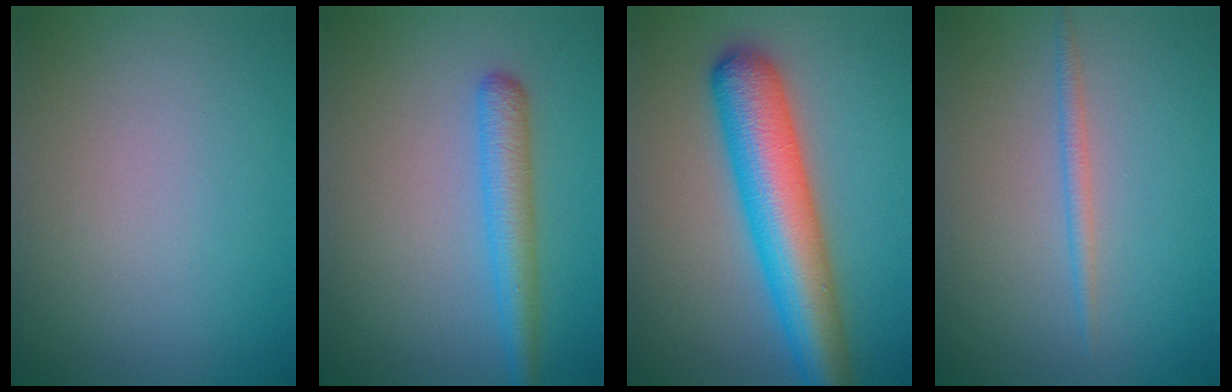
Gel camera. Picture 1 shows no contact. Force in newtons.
{"total": 3.4, "press": 3.4, "slide": 0.2}
{"total": 8.9, "press": 8.9, "slide": 0.3}
{"total": 1.2, "press": 1.2, "slide": 0.1}